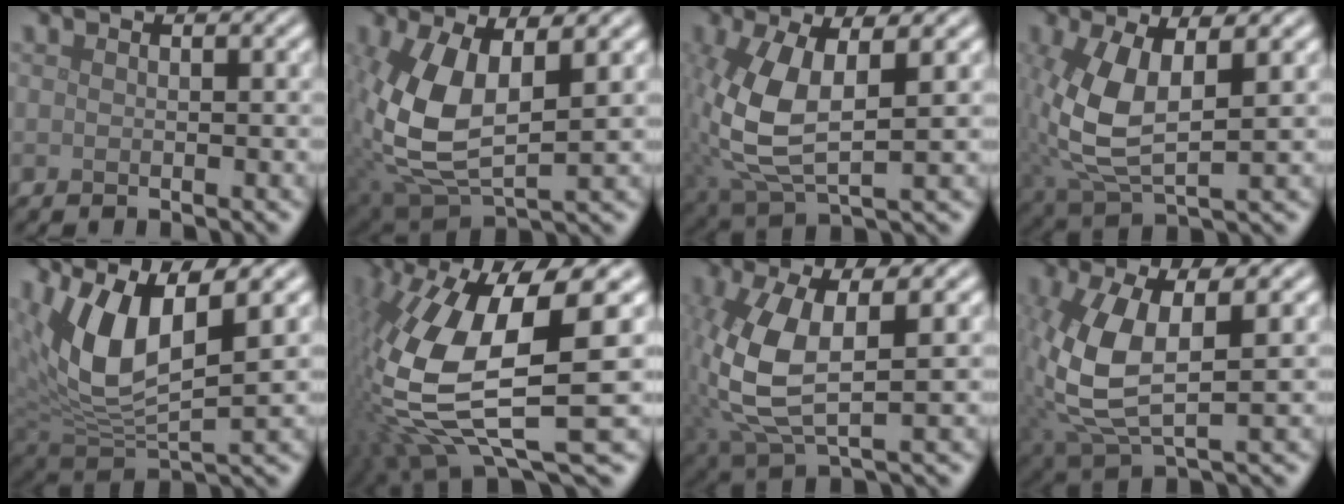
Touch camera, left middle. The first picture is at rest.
{"total": 9.4, "force": [0.9, 4.7, 8.1], "torque": [-0.192, -0.009, 0.021]}
{"total": 7.4, "force": [0.4, 3.2, 6.6], "torque": [-0.161, -0.001, 0.012]}
{"total": 6.7, "force": [0.7, 3.0, 5.9], "torque": [-0.144, -0.004, 0.017]}
{"total": 9.0, "force": [3.4, 3.6, 7.5], "torque": [-0.160, -0.005, 0.061]}
{"total": 14.1, "force": [0.0, 4.8, 13.2], "torque": [-0.297, -0.023, 0.018]}
{"total": 8.2, "force": [0.4, 3.4, 7.4], "torque": [-0.181, 0.001, 0.009]}
{"total": 8.2, "force": [0.3, 3.5, 7.4], "torque": [-0.179, 0.001, 0.006]}